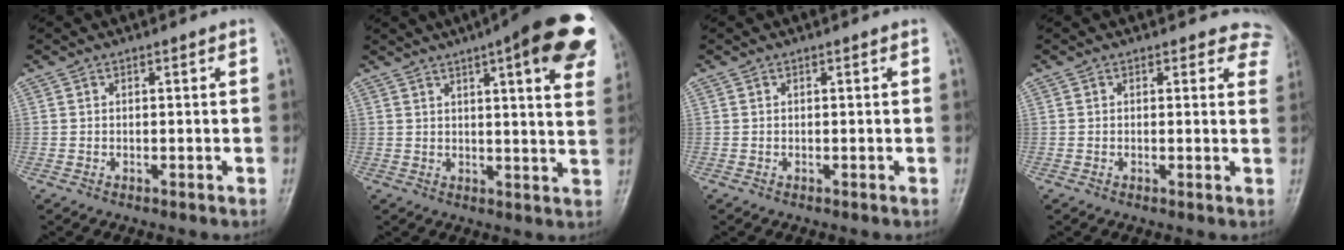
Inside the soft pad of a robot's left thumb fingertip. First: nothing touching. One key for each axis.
{"total": 20.2, "fx": 10.6, "fy": 4.8, "fz": 16.5, "tx": -0.199, "ty": -0.020, "tz": 0.124}
{"total": 0.0}
{"total": 5.2, "fx": 4.6, "fy": 2.5, "fz": 0.2, "tx": 0.046, "ty": -0.018, "tz": 0.020}